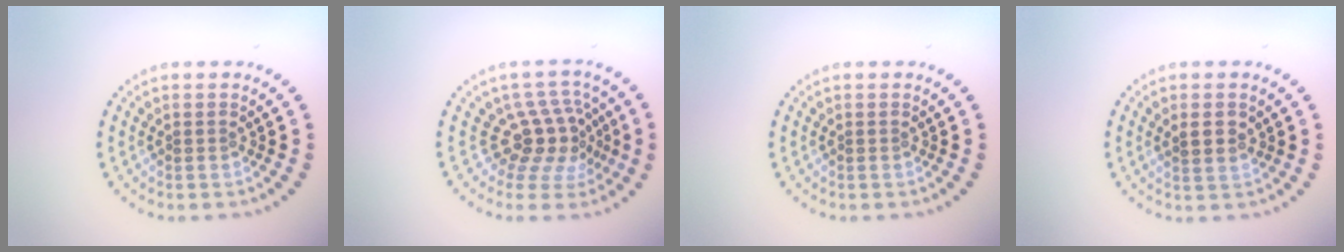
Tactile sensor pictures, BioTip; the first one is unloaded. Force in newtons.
{"total": 3.8, "press": 2.7, "slide": 2.7}
{"total": 0.0}
{"total": 1.5, "press": 1.4, "slide": 0.5}